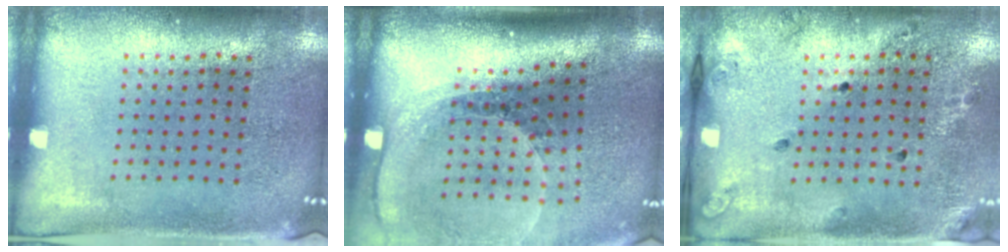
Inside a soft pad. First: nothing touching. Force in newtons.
{"total": 1.9, "press": 1.6, "slide": 1.0}
{"total": 1.6, "press": 1.3, "slide": 0.9}